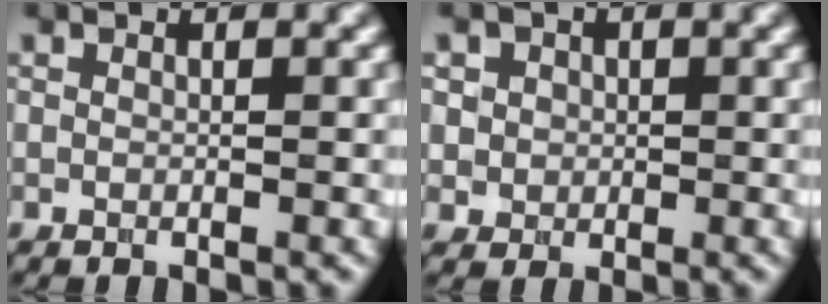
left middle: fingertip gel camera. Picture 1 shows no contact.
{"total": 3.3, "force": [1.2, 2.8, 1.2], "torque": [-0.014, 0.009, 0.016]}